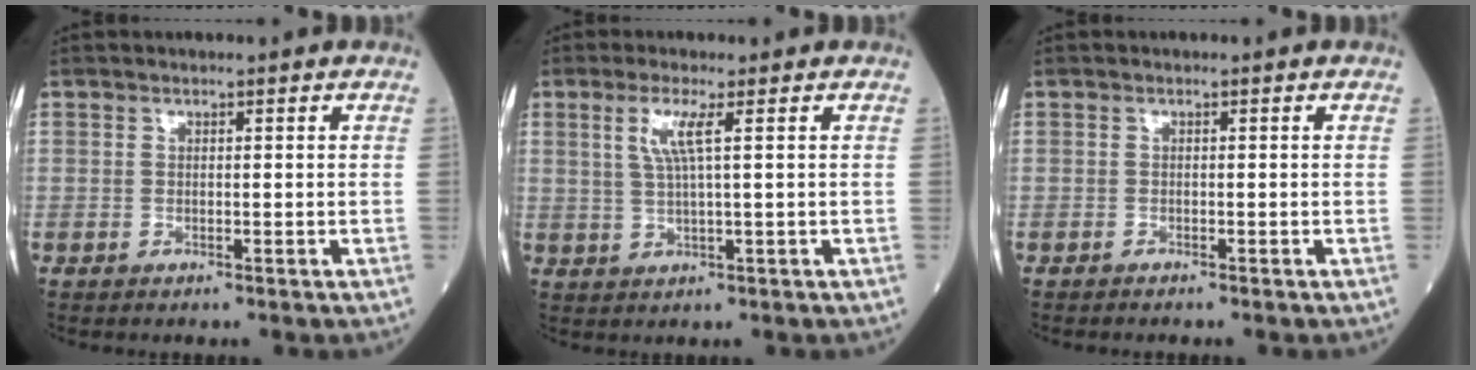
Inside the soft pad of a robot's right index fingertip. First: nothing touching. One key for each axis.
{"total": 4.0, "fx": 1.4, "fy": -0.3, "fz": 3.7, "tx": -0.080, "ty": 0.001, "tz": 0.028}
{"total": 0.7, "fx": -0.6, "fy": 0.0, "fz": 0.3, "tx": -0.009, "ty": -0.004, "tz": -0.008}